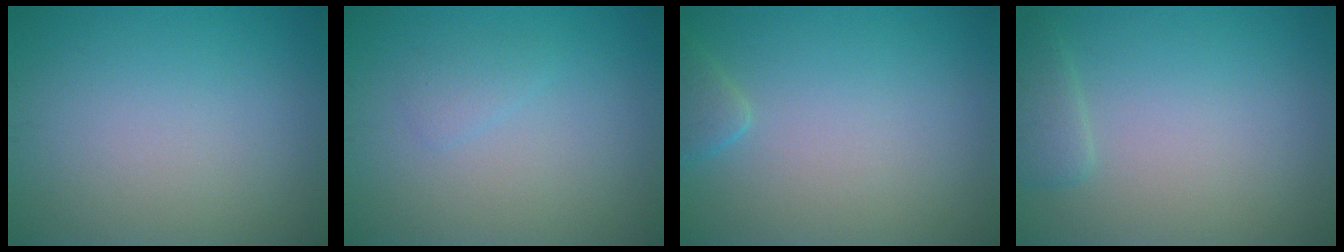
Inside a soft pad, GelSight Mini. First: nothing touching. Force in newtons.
{"total": 1.1, "press": 1.1, "slide": 0.1}
{"total": 1.5, "press": 1.5, "slide": 0.2}
{"total": 1.6, "press": 1.6, "slide": 0.2}